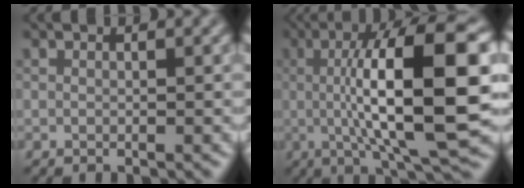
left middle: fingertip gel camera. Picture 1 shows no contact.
{"total": 13.7, "force": [0.6, 3.1, 13.3], "torque": [-0.191, 0.012, 0.007]}